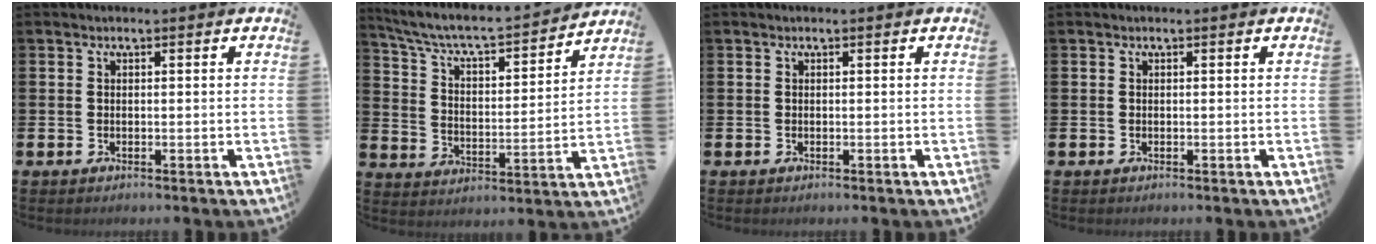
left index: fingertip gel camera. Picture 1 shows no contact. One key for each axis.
{"total": 7.0, "fx": 6.3, "fy": 1.4, "fz": 2.6, "tx": -0.086, "ty": -0.047, "tz": 0.103}
{"total": 0.0}
{"total": 0.0}